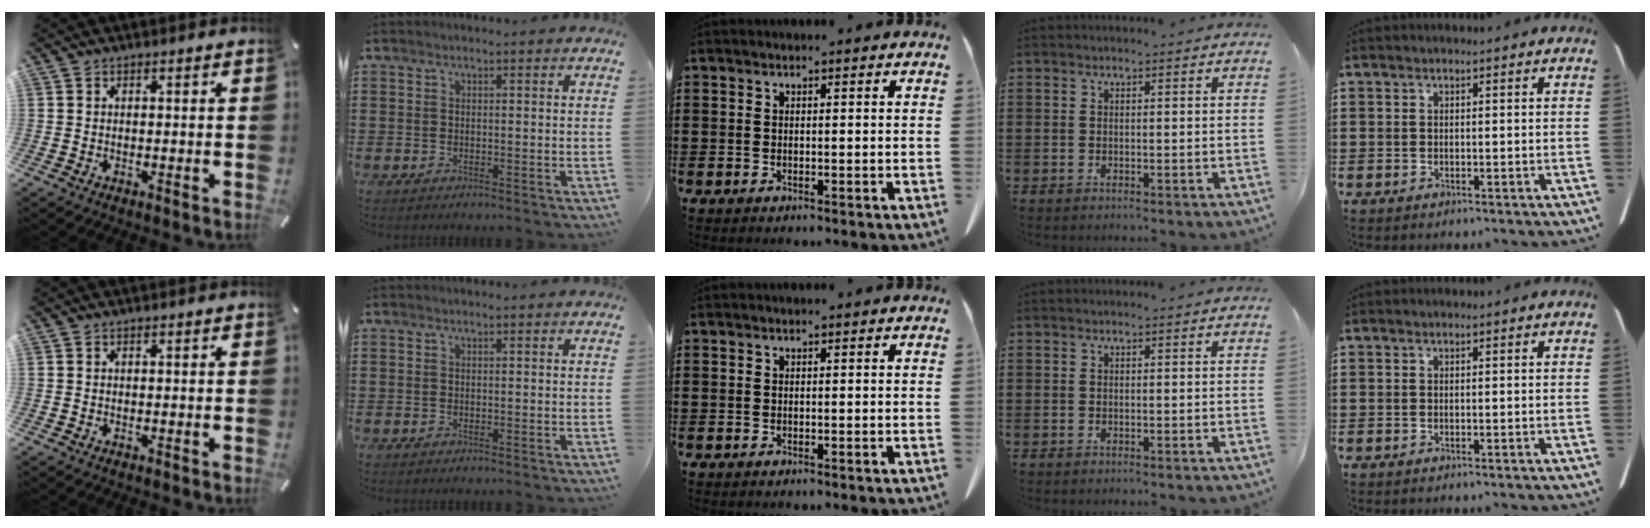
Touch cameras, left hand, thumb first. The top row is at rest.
{}